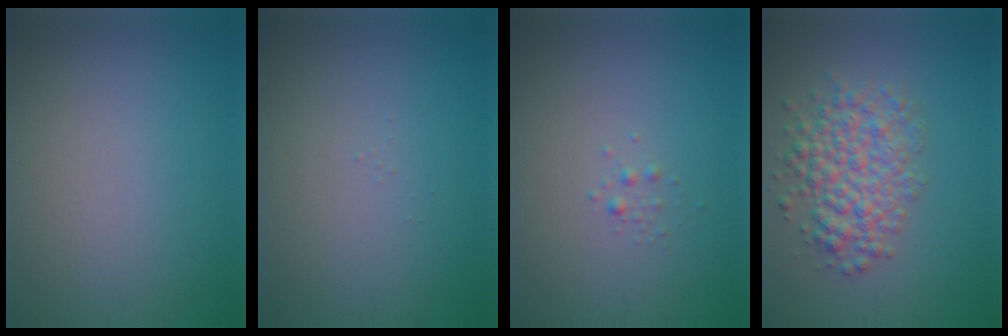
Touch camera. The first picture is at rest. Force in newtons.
{"total": 0.0}
{"total": 0.7, "press": 0.7, "slide": 0.0}
{"total": 5.1, "press": 5.1, "slide": 0.2}